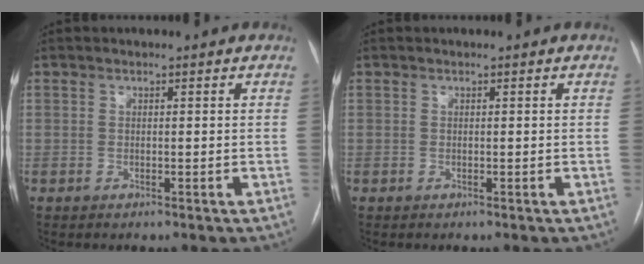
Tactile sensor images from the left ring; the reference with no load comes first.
{"total": 0.0}